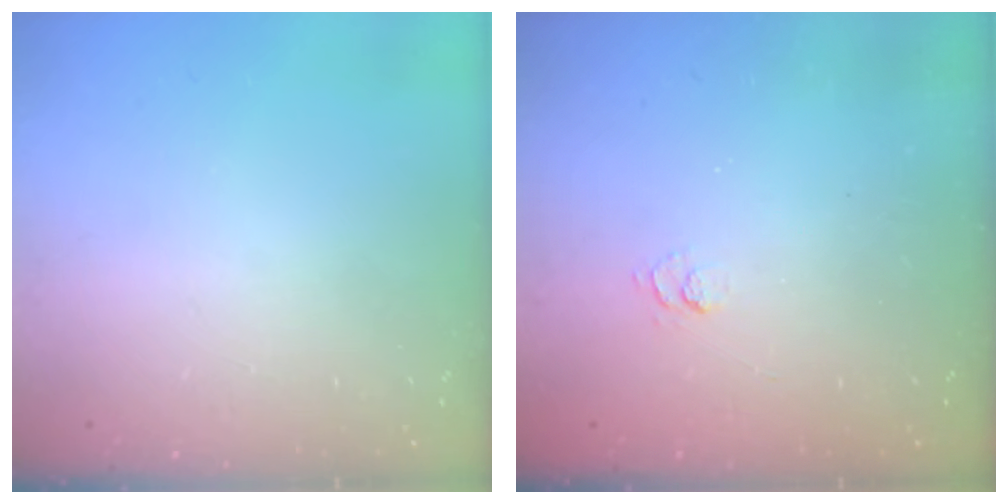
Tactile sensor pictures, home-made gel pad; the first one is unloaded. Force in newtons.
{"total": 2.7, "press": 2.2, "slide": 1.5}